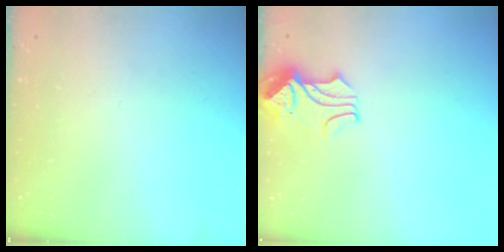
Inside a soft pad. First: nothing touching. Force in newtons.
{"total": 2.3, "press": 2.2, "slide": 0.7}